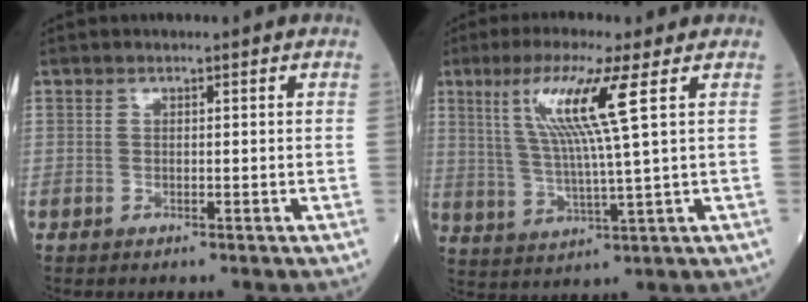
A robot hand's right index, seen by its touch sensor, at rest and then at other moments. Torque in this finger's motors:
{"motor_torque": [1.08, 0.46, 0.71, 0.21]}